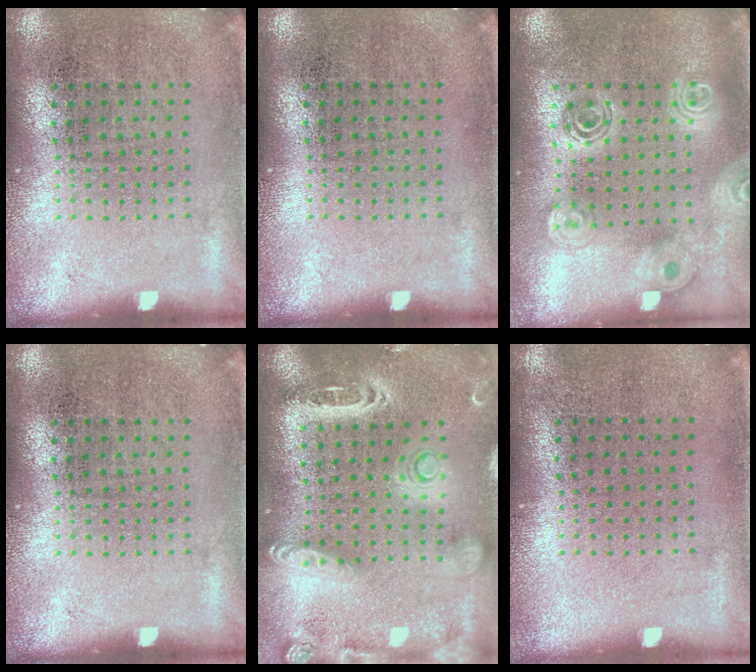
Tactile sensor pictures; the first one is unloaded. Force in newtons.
{"total": 0.0}
{"total": 1.8, "press": 1.6, "slide": 0.9}
{"total": 0.0}
{"total": 2.6, "press": 2.3, "slide": 1.2}
{"total": 0.0}